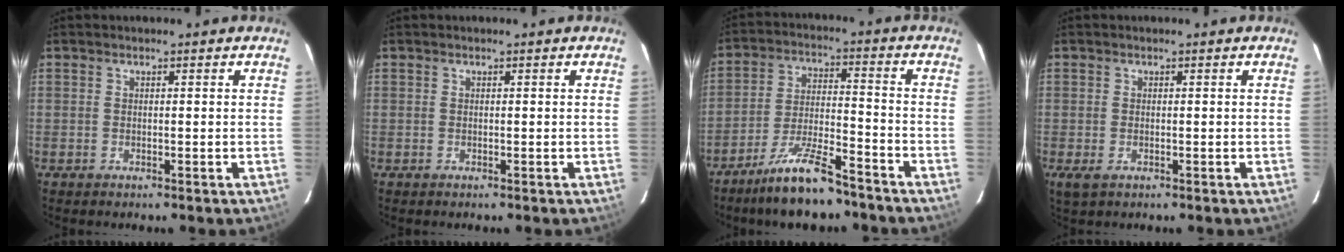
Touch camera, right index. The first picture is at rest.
{"total": 0.0}
{"total": 11.9, "force": [-9.5, 2.3, 6.7], "torque": [-0.143, -0.004, -0.168]}
{"total": 2.1, "force": [-0.7, 1.3, 1.6], "torque": [-0.030, -0.007, -0.010]}